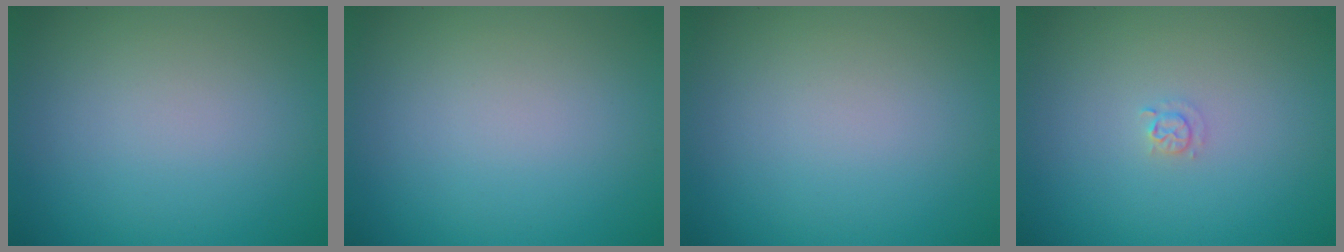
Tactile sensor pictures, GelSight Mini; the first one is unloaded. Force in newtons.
{"total": 0.0}
{"total": 0.0}
{"total": 0.9, "press": 0.9, "slide": 0.1}